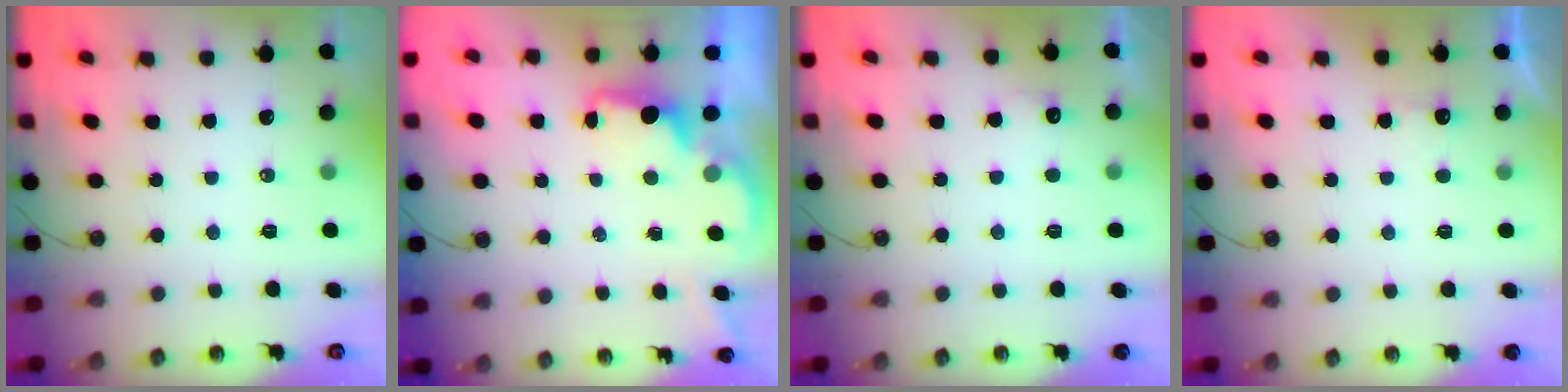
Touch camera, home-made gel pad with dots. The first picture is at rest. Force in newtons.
{"total": 1.5, "press": 1.3, "slide": 0.7}
{"total": 6.0, "press": 5.9, "slide": 1.3}
{"total": 2.0, "press": 1.8, "slide": 0.9}